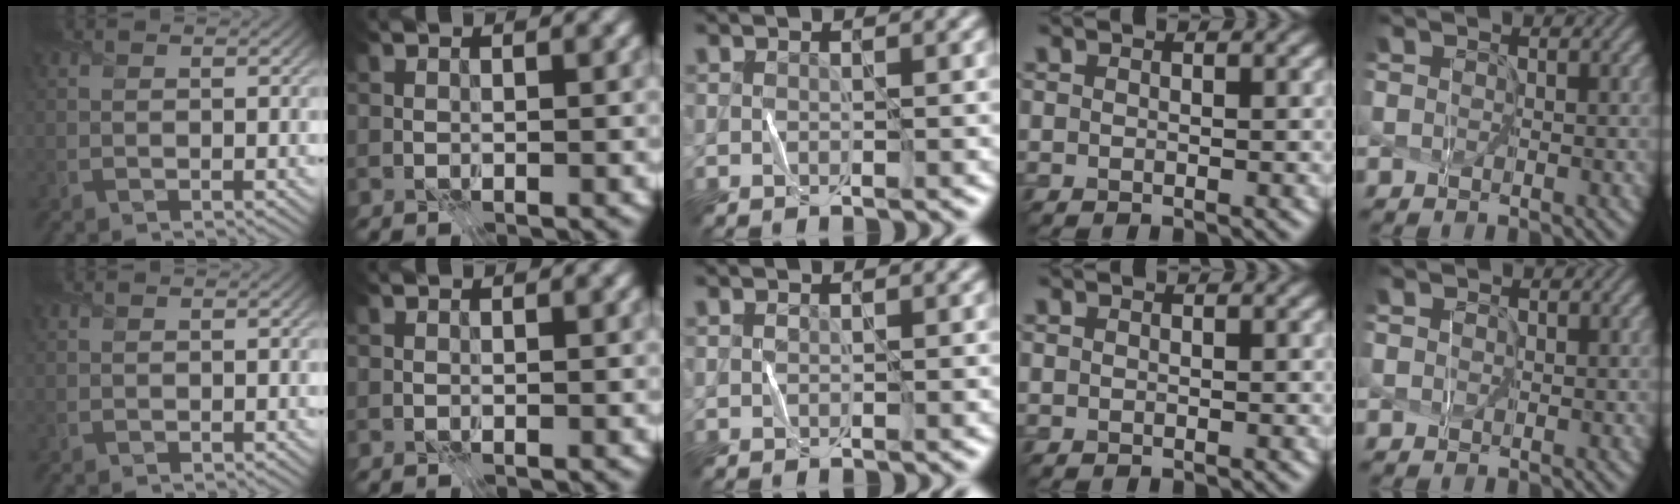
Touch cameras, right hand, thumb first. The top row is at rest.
{"little": {"total": 1.3, "force": [0.6, 1.0, 0.6], "torque": [-0.001, 0.015, -0.002]}}